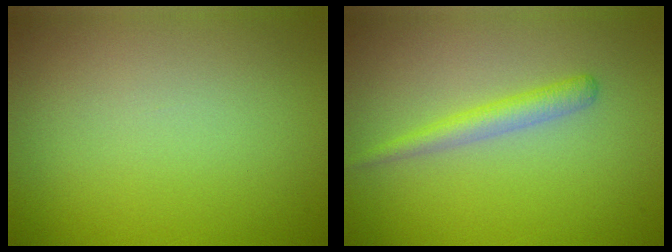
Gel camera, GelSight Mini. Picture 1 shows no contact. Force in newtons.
{"total": 2.0, "press": 2.0, "slide": 0.0}